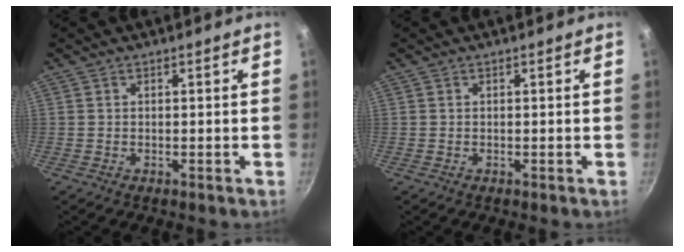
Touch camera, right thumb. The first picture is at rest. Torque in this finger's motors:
{"motor_torque": [-0.02, -0.02, 0.01, 0.01, 0.04]}